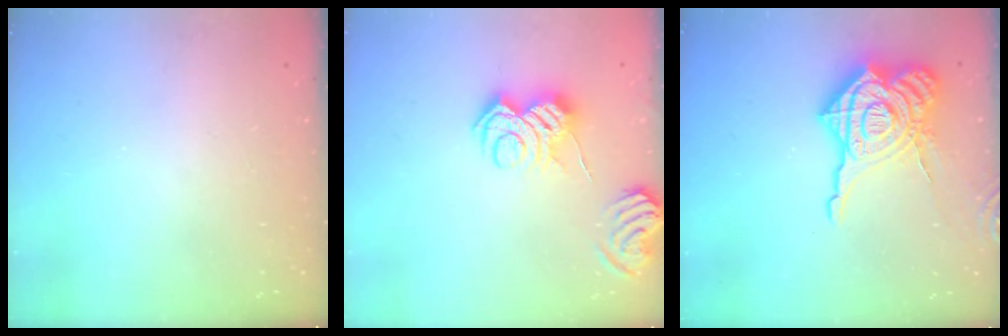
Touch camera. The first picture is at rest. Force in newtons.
{"total": 10.5, "press": 10.5, "slide": 0.7}
{"total": 23.6, "press": 23.5, "slide": 2.7}